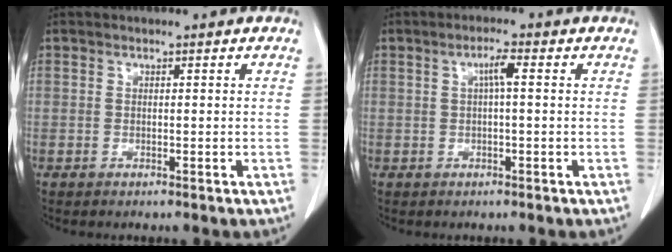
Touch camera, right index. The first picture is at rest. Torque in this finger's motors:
{"motor_torque": [0.25, -0.11, 0.11, 0.03]}